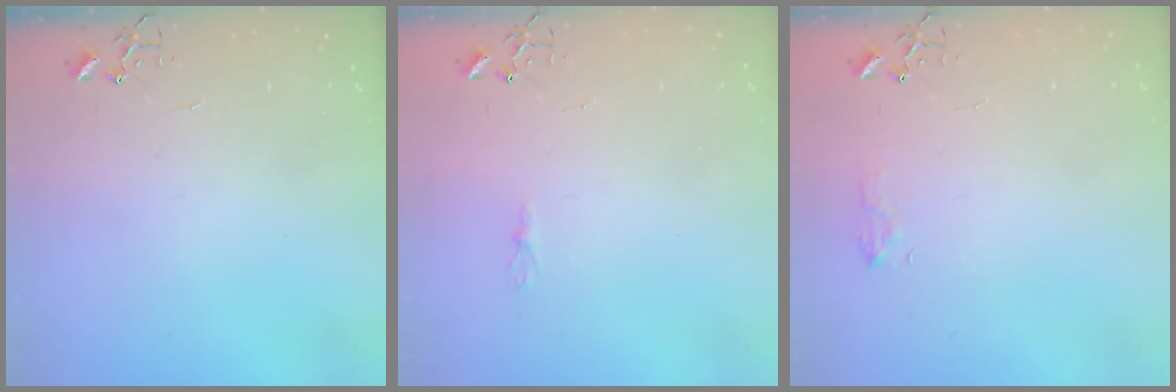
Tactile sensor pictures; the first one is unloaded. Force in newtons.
{"total": 4.1, "press": 4.1, "slide": 0.5}
{"total": 6.0, "press": 6.0, "slide": 0.6}